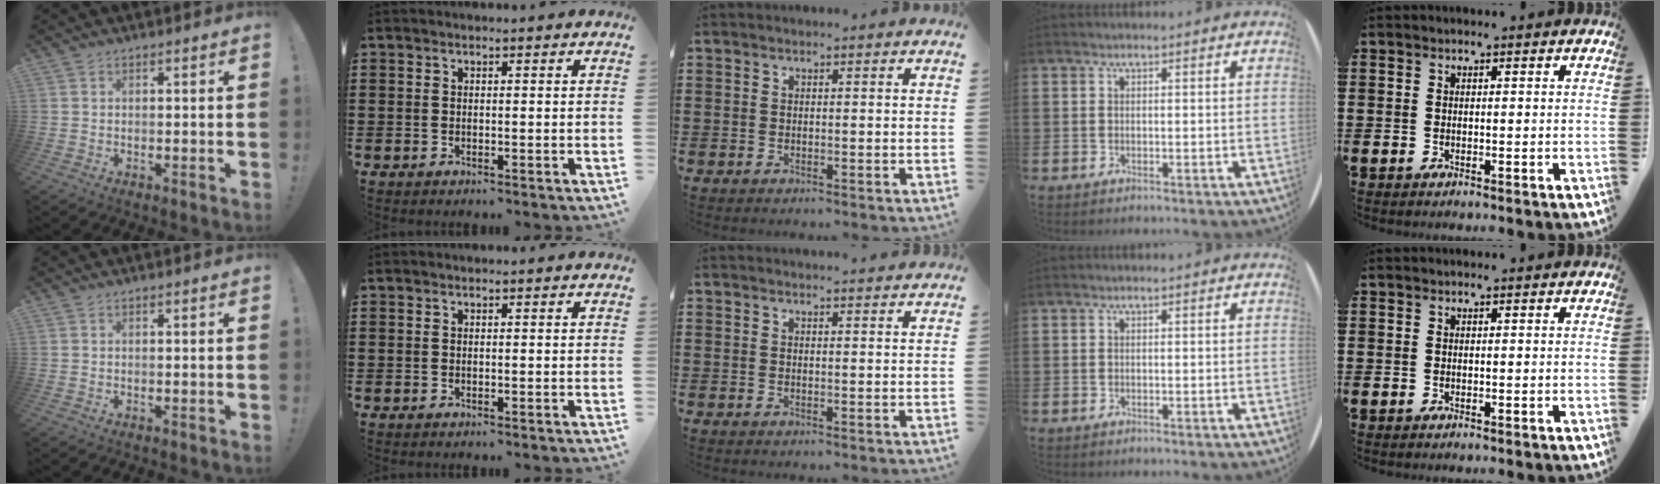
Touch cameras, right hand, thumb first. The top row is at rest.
{"middle": {"total": 1.2, "force": [1.2, -0.1, 0.2], "torque": [0.002, -0.004, 0.021]}}